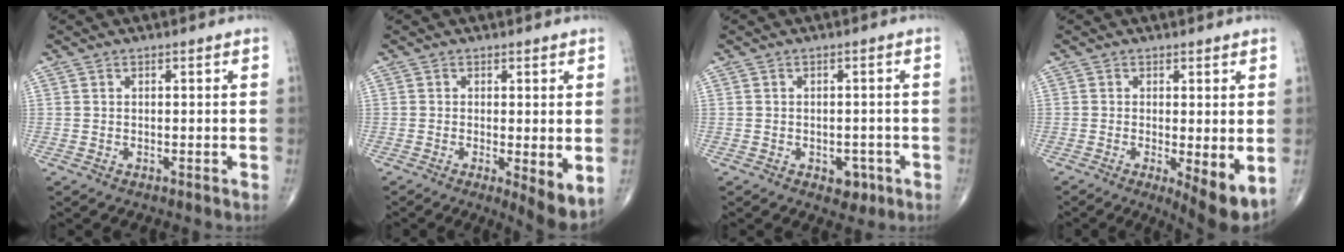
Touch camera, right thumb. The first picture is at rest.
{"total": 5.8, "force": [-0.8, 1.6, 5.6], "torque": [-0.085, -0.019, -0.014]}
{"total": 3.4, "force": [-1.5, 2.4, 2.0], "torque": [-0.007, 0.004, -0.016]}
{"total": 7.1, "force": [-1.4, 2.0, 6.6], "torque": [-0.100, -0.022, -0.020]}